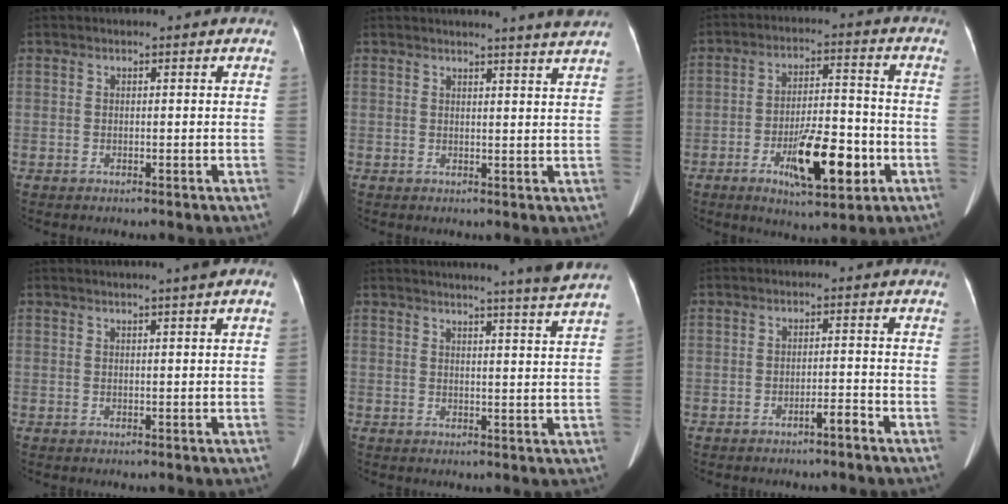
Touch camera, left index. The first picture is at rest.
{"total": 5.9, "force": [5.4, -1.2, 2.1], "torque": [-0.027, -0.007, 0.047]}
{"total": 12.0, "force": [-4.7, 3.5, 10.4], "torque": [-0.175, 0.001, -0.072]}
{"total": 2.9, "force": [1.9, -0.4, 2.1], "torque": [-0.031, 0.014, 0.028]}
{"total": 10.6, "force": [9.6, -2.4, 3.8], "torque": [-0.052, -0.034, 0.104]}
{"total": 2.0, "force": [-1.6, 0.0, 1.2], "torque": [-0.018, 0.001, -0.025]}